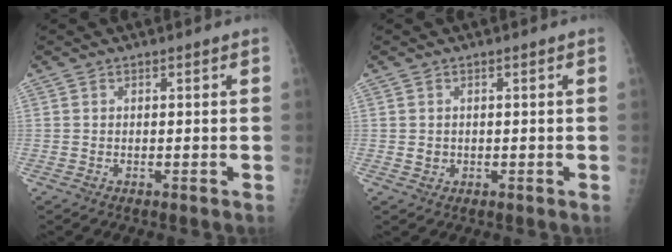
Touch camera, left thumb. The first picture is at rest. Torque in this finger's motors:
{"motor_torque": [-0.02, 0.00, -0.07, -0.09, 0.00]}